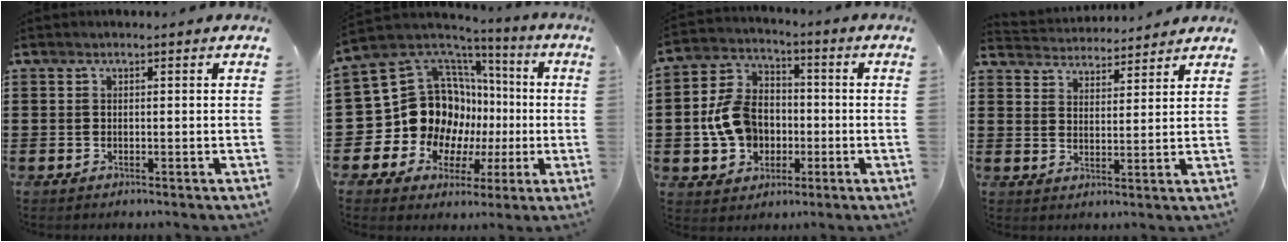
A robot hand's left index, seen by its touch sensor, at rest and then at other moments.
{"total": 14.5, "force": [-0.2, 13.1, 6.2], "torque": [-0.173, -0.029, 0.017]}
{"total": 9.5, "force": [-1.3, 7.6, 5.6], "torque": [-0.146, 0.018, -0.025]}
{"total": 4.0, "force": [4.0, 0.2, -0.2], "torque": [-0.014, -0.023, 0.069]}